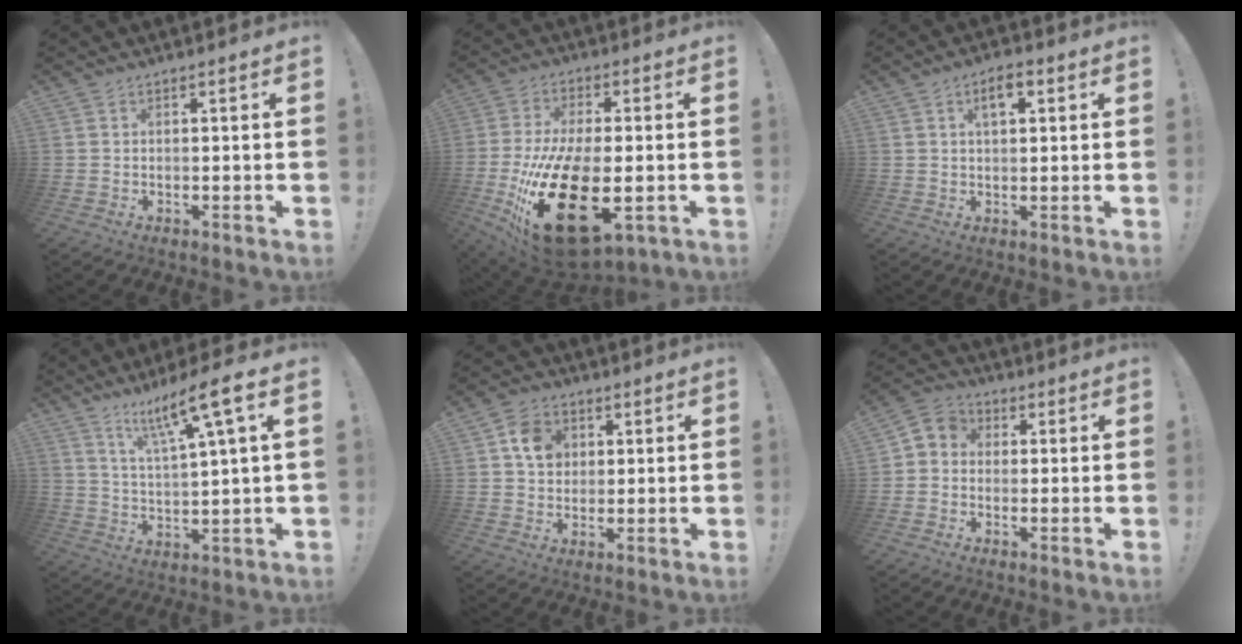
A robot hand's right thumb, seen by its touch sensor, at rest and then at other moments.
{"total": 26.7, "force": [-5.4, 13.2, 22.6], "torque": [-0.435, 0.009, -0.071]}
{"total": 5.1, "force": [2.0, 2.4, 4.0], "torque": [-0.053, -0.002, 0.029]}
{"total": 12.0, "force": [6.9, 0.5, 9.8], "torque": [-0.173, -0.031, 0.104]}
{"total": 8.5, "force": [2.5, 7.1, 3.9], "torque": [-0.056, 0.005, 0.050]}
{"total": 4.6, "force": [-1.1, 4.1, 1.9], "torque": [-0.045, 0.017, -0.017]}